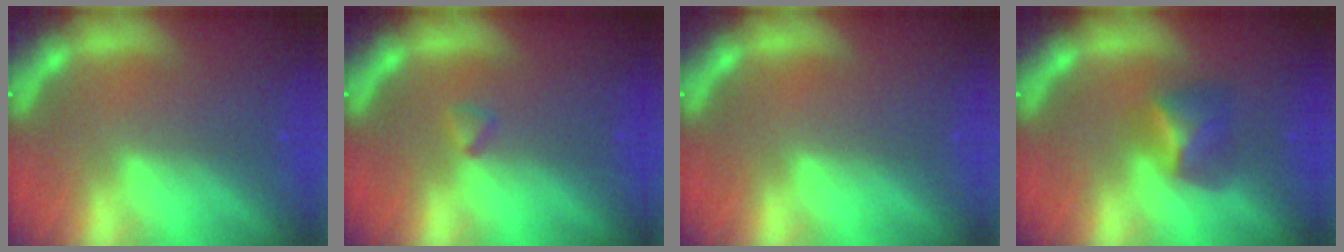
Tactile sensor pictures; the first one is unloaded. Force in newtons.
{"total": 0.9}
{"total": 0.0}
{"total": 3.4}